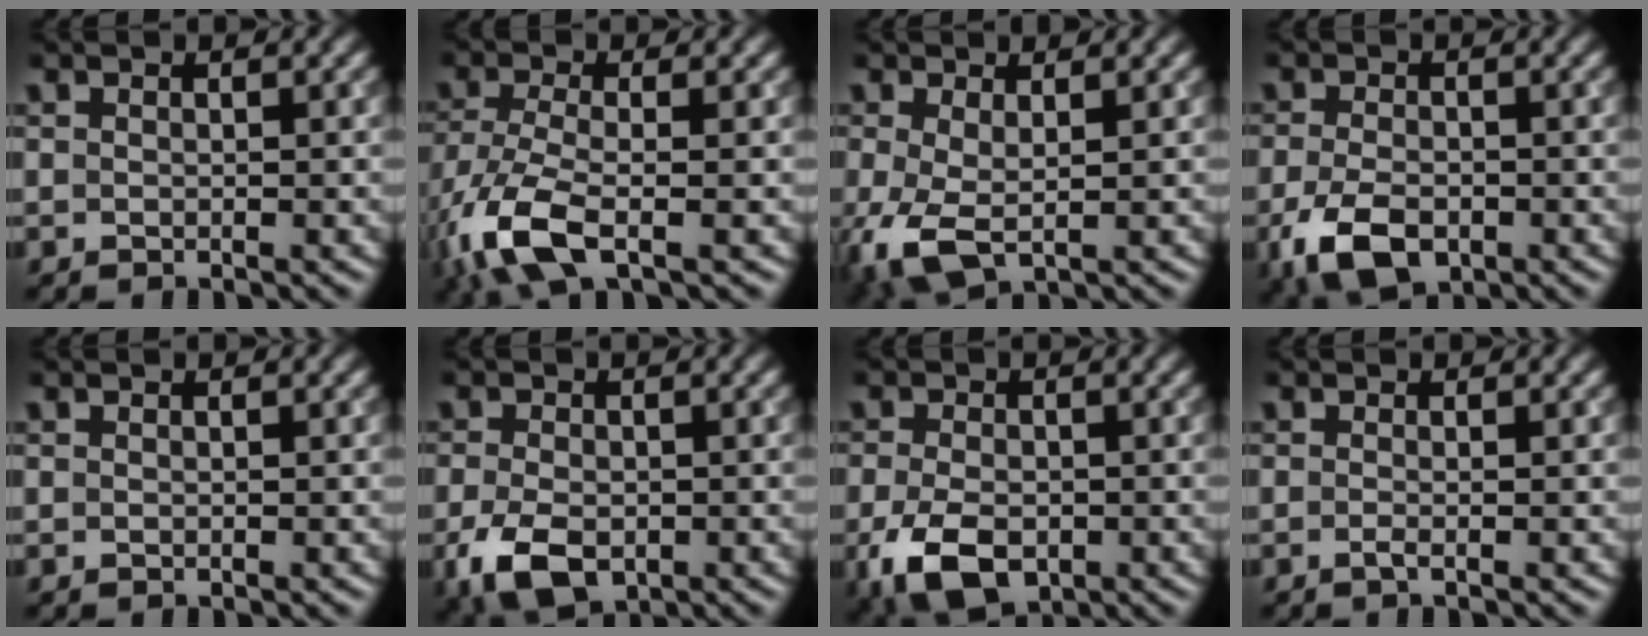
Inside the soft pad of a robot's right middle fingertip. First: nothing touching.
{"total": 7.0, "force": [-3.5, 2.6, 5.5], "torque": [-0.135, -0.015, -0.078]}
{"total": 4.4, "force": [-0.8, 2.2, 3.7], "torque": [-0.098, -0.009, -0.012]}
{"total": 5.5, "force": [-2.6, 3.0, 3.8], "torque": [-0.081, -0.011, -0.051]}
{"total": 0.0}
{"total": 5.7, "force": [-2.2, 3.4, 3.9], "torque": [-0.084, -0.012, -0.043]}
{"total": 6.5, "force": [-2.6, 3.9, 4.6], "torque": [-0.100, -0.015, -0.048]}
{"total": 0.9, "force": [-0.3, 0.2, 0.9], "torque": [-0.016, -0.003, -0.007]}